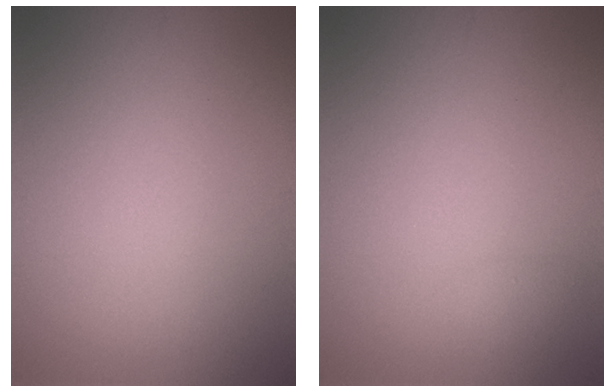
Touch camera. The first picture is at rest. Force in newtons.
{"total": 0.6, "press": 0.6, "slide": 0.1}